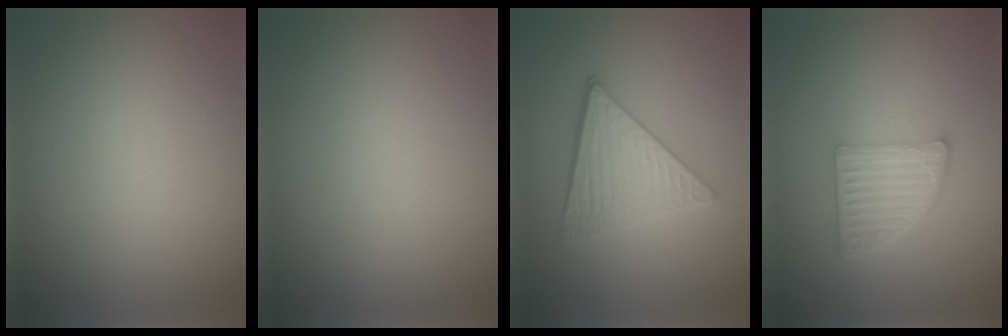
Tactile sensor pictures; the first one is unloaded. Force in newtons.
{"total": 0.0}
{"total": 5.2, "press": 3.8, "slide": 3.5}
{"total": 4.9, "press": 3.4, "slide": 3.6}